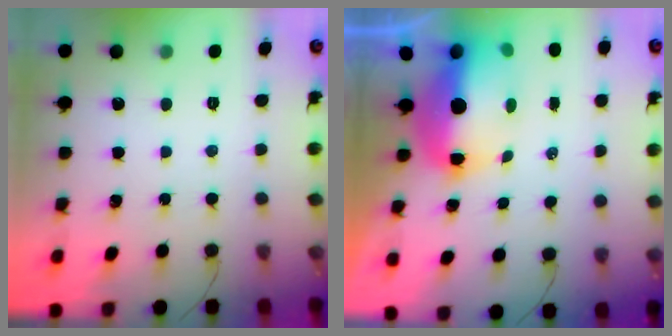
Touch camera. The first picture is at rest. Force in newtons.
{"total": 12.4, "press": 12.1, "slide": 2.6}